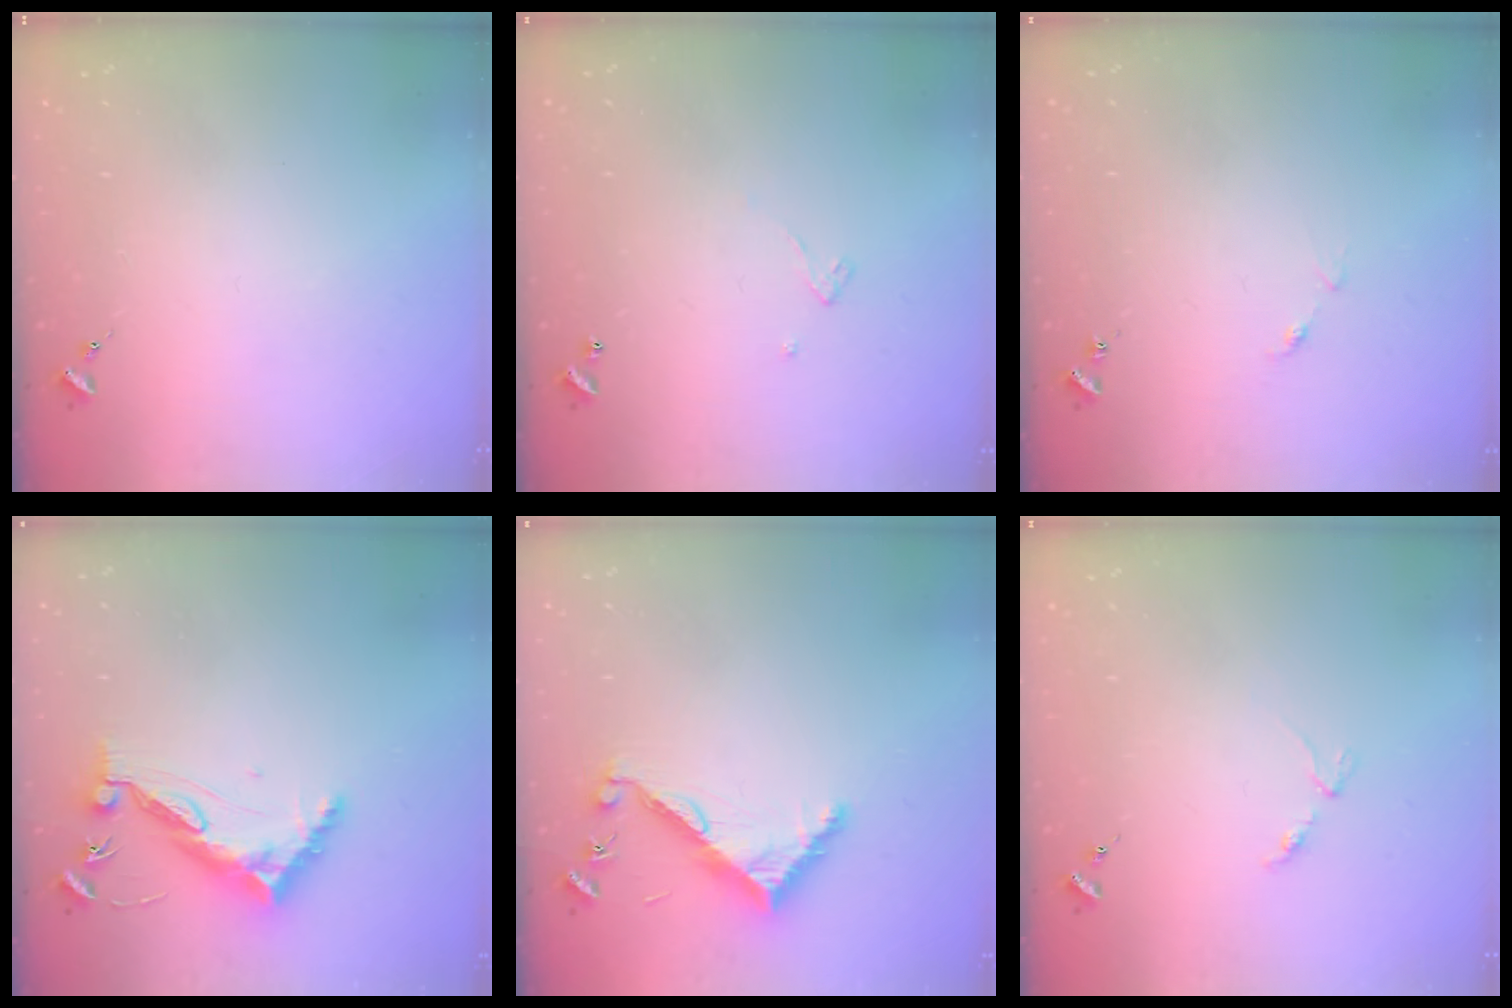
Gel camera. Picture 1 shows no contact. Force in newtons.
{"total": 3.2, "press": 3.2, "slide": 0.1}
{"total": 4.6, "press": 4.6, "slide": 0.4}
{"total": 12.1, "press": 12.0, "slide": 1.2}
{"total": 8.0, "press": 7.9, "slide": 0.4}
{"total": 3.4, "press": 3.4, "slide": 0.5}